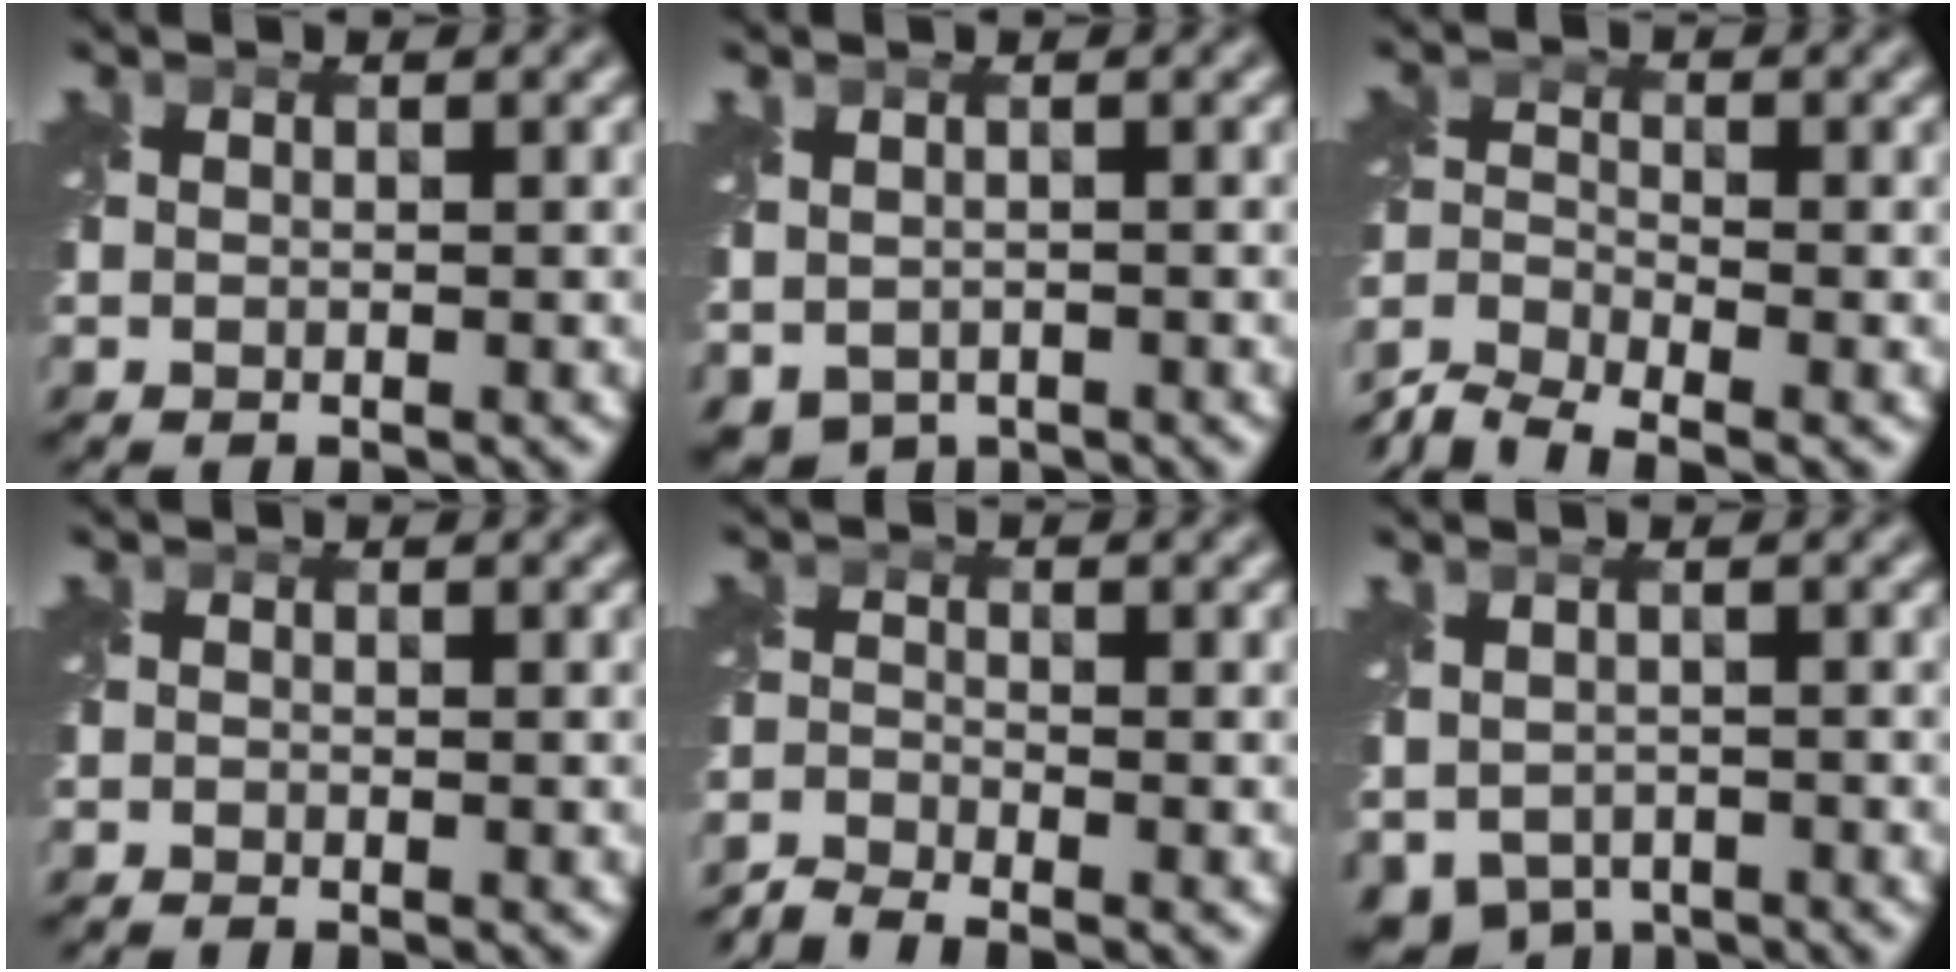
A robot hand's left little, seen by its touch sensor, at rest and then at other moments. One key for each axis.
{"total": 2.8, "fx": -1.1, "fy": 2.0, "fz": 1.5, "tx": -0.036, "ty": -0.013, "tz": -0.018}
{"total": 6.1, "fx": -5.4, "fy": 1.5, "fz": 2.6, "tx": -0.054, "ty": -0.013, "tz": -0.112}
{"total": 0.9, "fx": -0.8, "fy": 0.0, "fz": 0.2, "tx": -0.001, "ty": -0.011, "tz": -0.020}
{"total": 3.1, "fx": -3.0, "fy": 0.2, "fz": 0.7, "tx": -0.017, "ty": -0.007, "tz": -0.073}
{"total": 3.9, "fx": -1.8, "fy": 2.8, "fz": 2.0, "tx": -0.044, "ty": -0.021, "tz": -0.024}